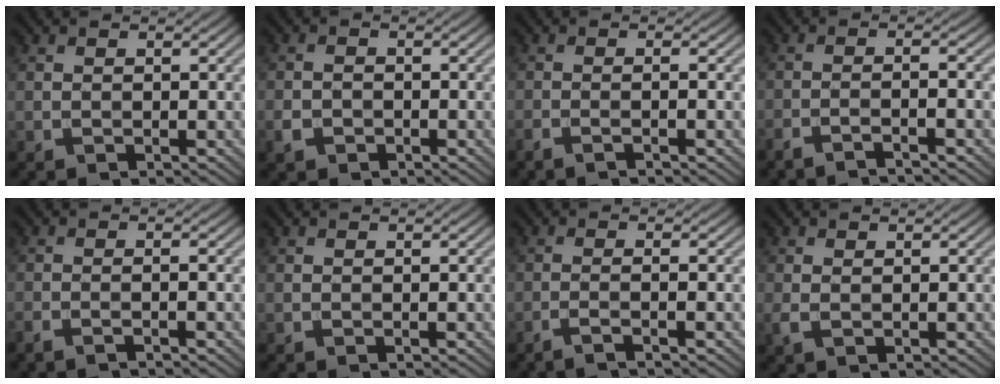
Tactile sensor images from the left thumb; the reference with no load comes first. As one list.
[{"total": 2.2, "force": [-1.2, 1.6, 0.9], "torque": [-0.019, -0.002, -0.027]}, {"total": 1.8, "force": [-1.0, 0.0, 1.5], "torque": [-0.022, 0.006, -0.028]}, {"total": 3.3, "force": [-2.5, 0.2, 2.2], "torque": [-0.028, 0.005, -0.060]}, {"total": 1.8, "force": [-1.2, 0.0, 1.3], "torque": [-0.021, 0.003, -0.031]}, {"total": 0.0}, {"total": 2.1, "force": [-1.1, 0.2, 1.8], "torque": [-0.020, 0.007, -0.039]}, {"total": 1.3, "force": [0.0, 0.6, 1.2], "torque": [-0.032, 0.000, 0.001]}]